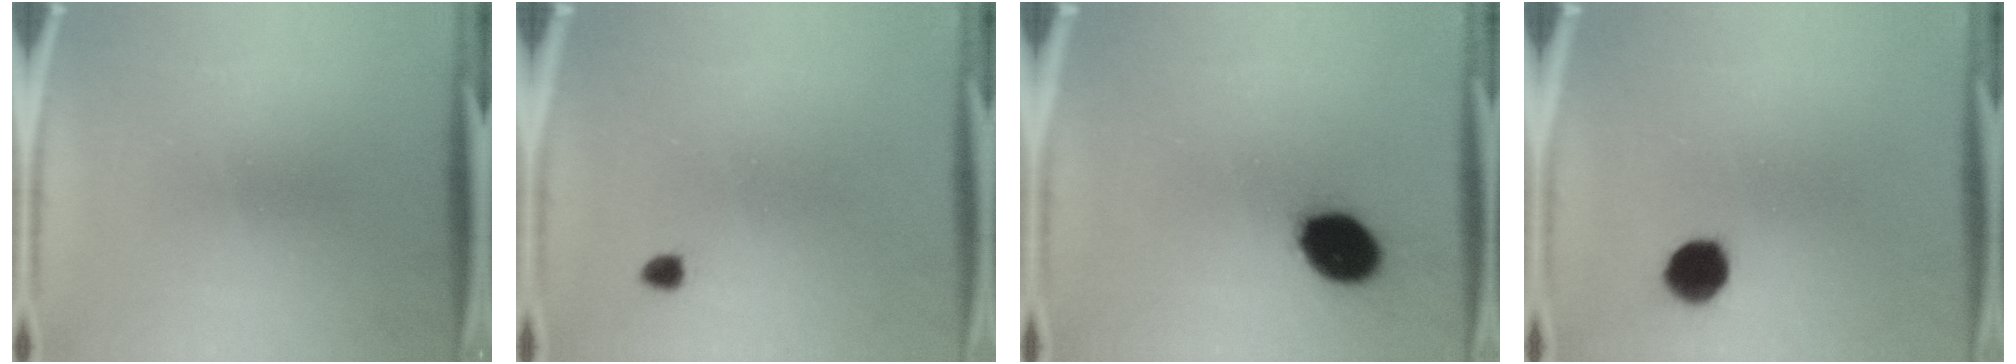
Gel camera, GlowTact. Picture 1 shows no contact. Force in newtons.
{"total": 1.3}
{"total": 12.4}
{"total": 6.7}